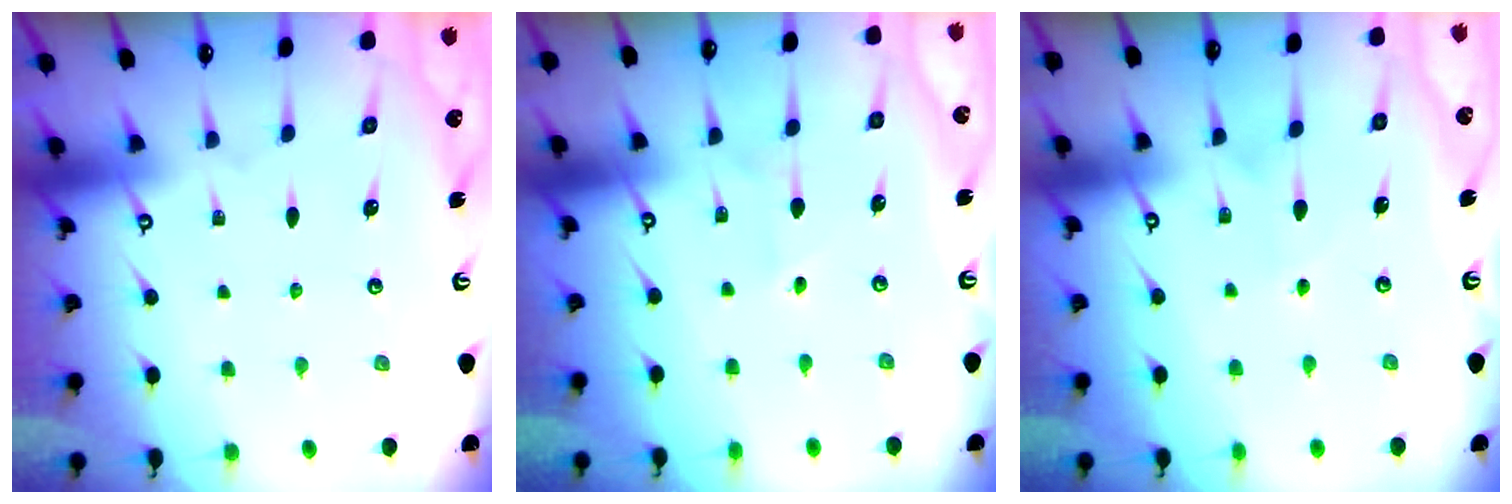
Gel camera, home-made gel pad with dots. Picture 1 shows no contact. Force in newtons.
{"total": 1.6, "press": 1.6, "slide": 0.1}
{"total": 4.3, "press": 4.3, "slide": 0.3}